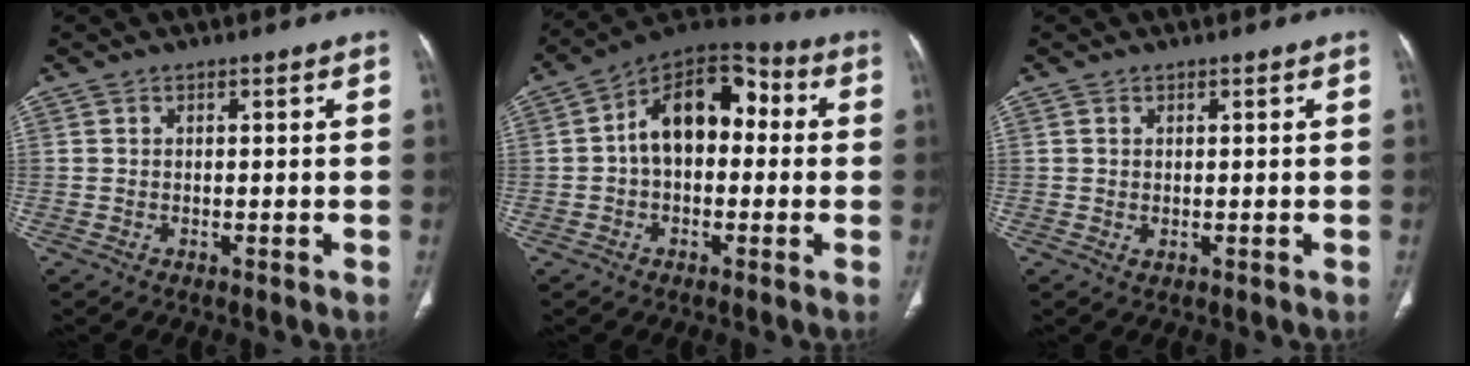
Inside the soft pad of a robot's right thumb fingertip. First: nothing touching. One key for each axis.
{"total": 14.1, "fx": 0.9, "fy": 9.0, "fz": 10.9, "tx": -0.143, "ty": 0.045, "tz": -0.002}
{"total": 0.7, "fx": 0.2, "fy": 0.5, "fz": 0.5, "tx": -0.012, "ty": -0.004, "tz": 0.007}